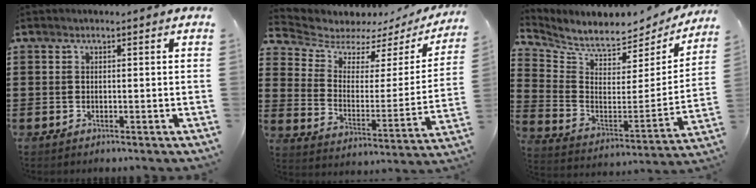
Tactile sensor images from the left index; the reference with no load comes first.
{"total": 4.9, "force": [4.3, 1.9, 1.3], "torque": [-0.056, -0.032, 0.070]}
{"total": 5.3, "force": [5.1, 1.0, 1.2], "torque": [-0.055, -0.054, 0.084]}